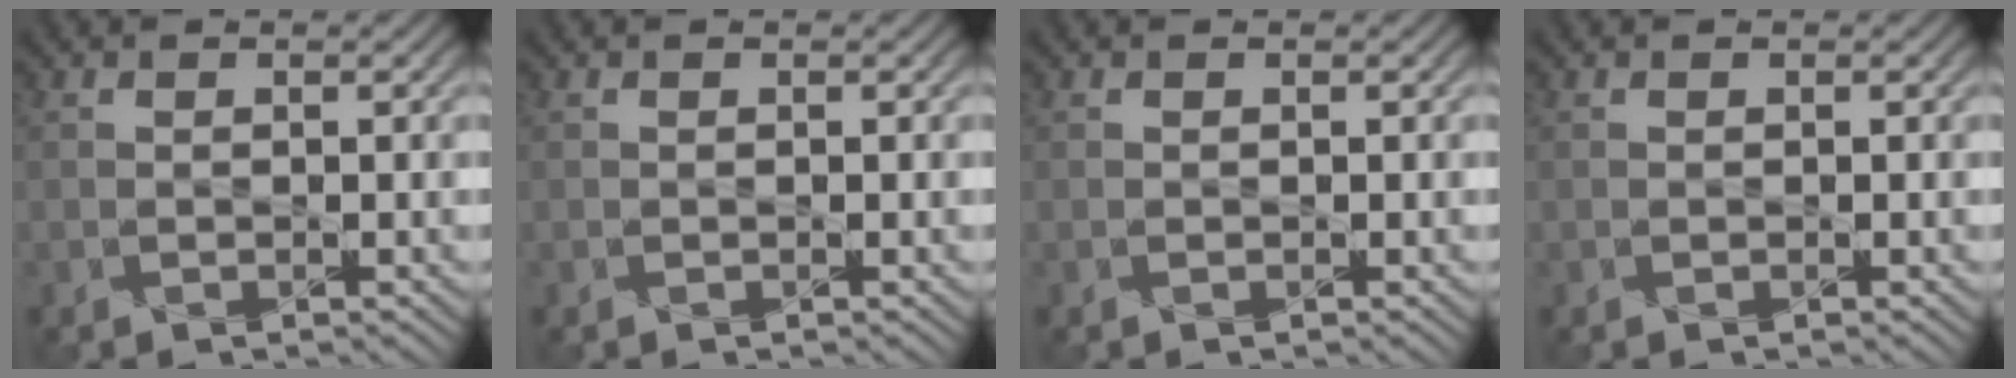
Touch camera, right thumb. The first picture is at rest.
{"total": 0.0}
{"total": 0.0}
{"total": 0.0}